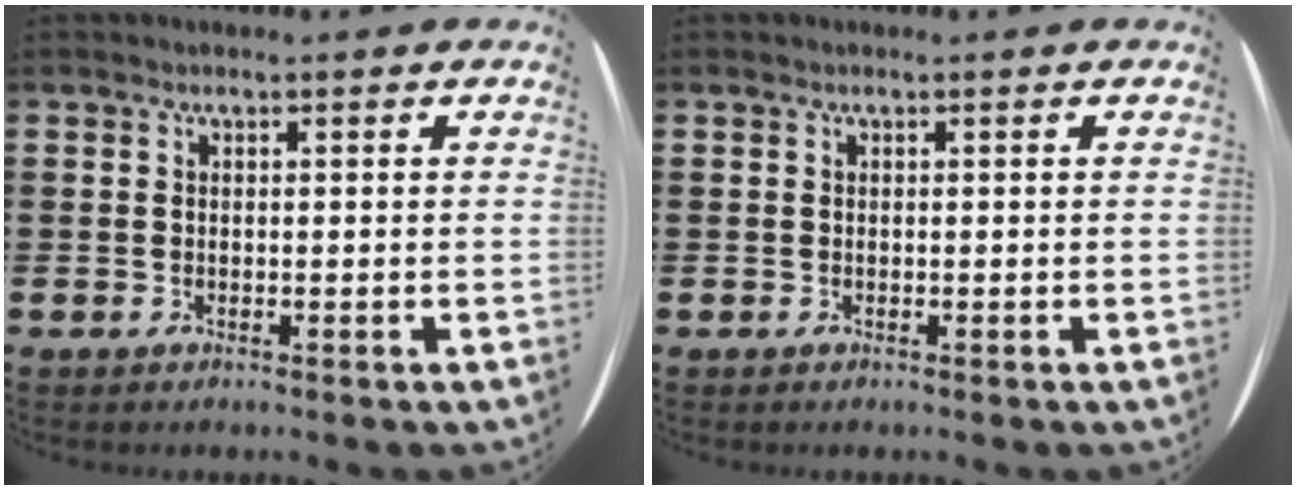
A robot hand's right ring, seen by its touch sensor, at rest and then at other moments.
{"total": 0.0}